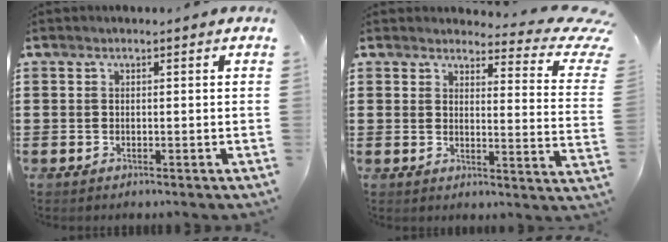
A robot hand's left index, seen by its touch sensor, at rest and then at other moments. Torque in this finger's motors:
{"motor_torque": [2.14, 0.00, 0.12, 0.00]}